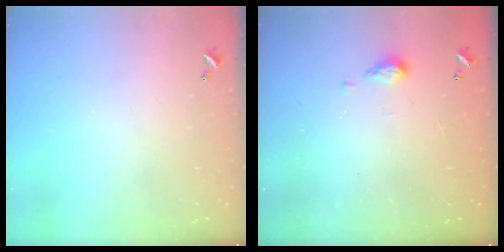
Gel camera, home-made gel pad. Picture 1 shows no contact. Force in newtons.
{"total": 4.6, "press": 4.5, "slide": 0.7}